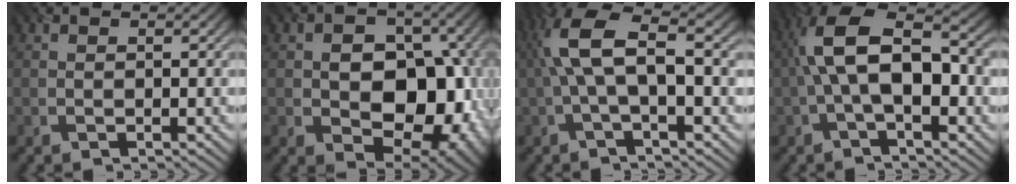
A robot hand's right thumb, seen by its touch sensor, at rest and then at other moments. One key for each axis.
{"total": 14.3, "fx": -1.6, "fy": 9.9, "fz": 10.1, "tx": -0.115, "ty": -0.009, "tz": -0.007}
{"total": 8.4, "fx": 0.7, "fy": 2.7, "fz": 7.9, "tx": -0.180, "ty": 0.021, "tz": 0.005}
{"total": 11.3, "fx": -0.1, "fy": 4.8, "fz": 10.2, "tx": -0.202, "ty": 0.021, "tz": -0.006}